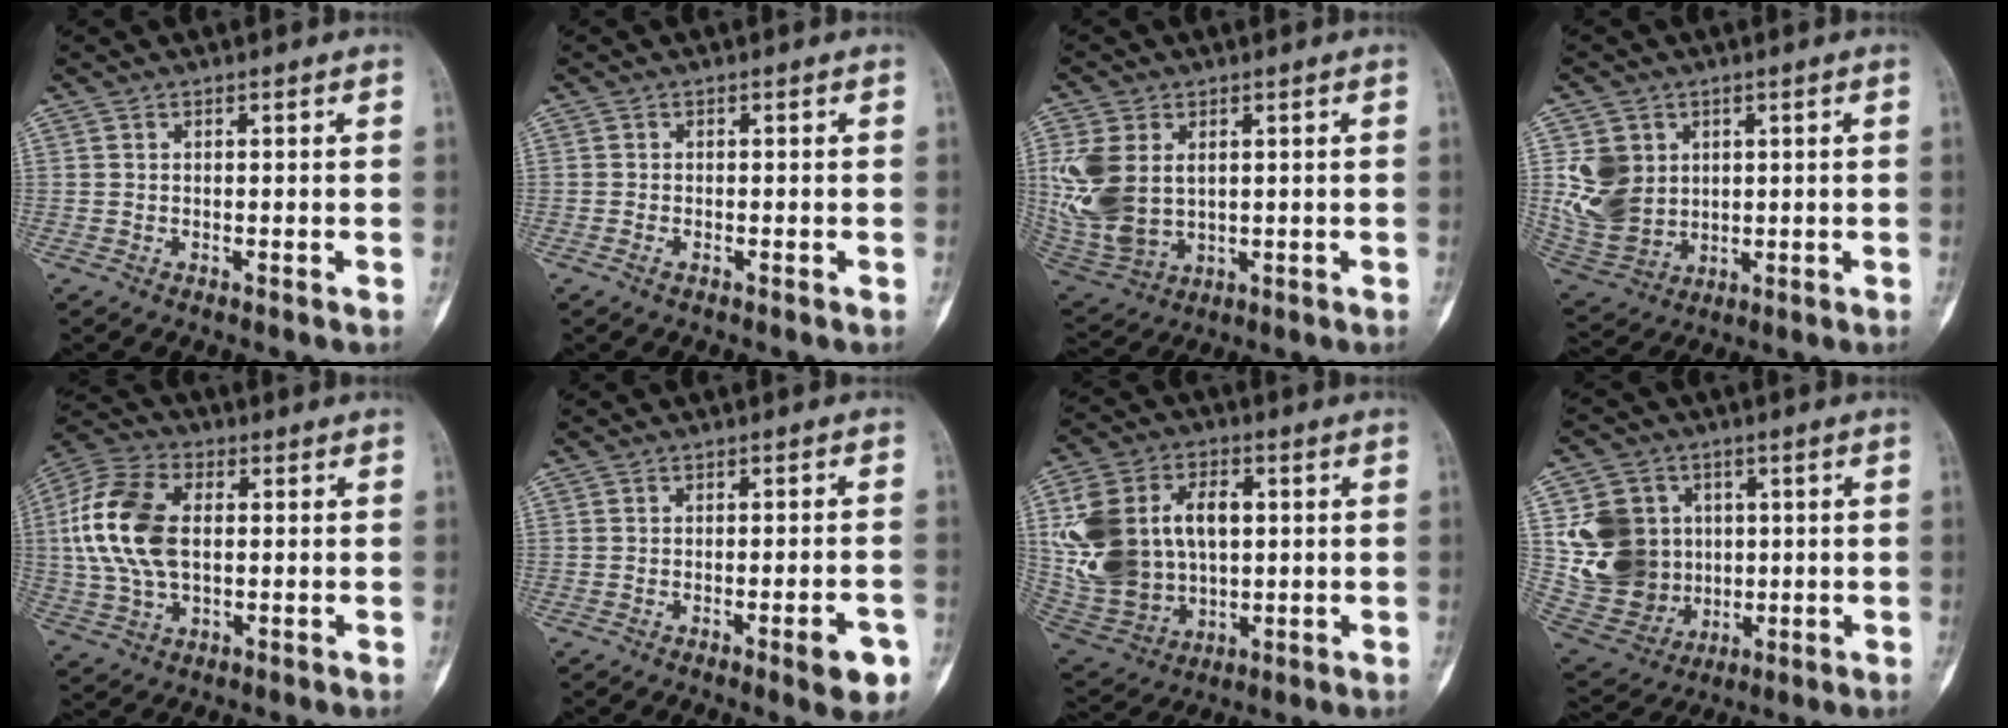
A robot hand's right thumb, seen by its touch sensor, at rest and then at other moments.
{"total": 0.6, "force": [-0.4, 0.3, 0.4], "torque": [-0.010, 0.001, -0.008]}
{"total": 13.6, "force": [2.1, 9.3, 9.8], "torque": [-0.211, -0.011, 0.059]}
{"total": 10.6, "force": [2.4, 8.8, 5.5], "torque": [-0.086, -0.010, 0.067]}
{"total": 15.7, "force": [1.3, 9.6, 12.4], "torque": [-0.259, 0.016, 0.024]}
{"total": 5.8, "force": [-2.7, 1.3, 5.0], "torque": [-0.052, 0.011, -0.029]}
{"total": 20.9, "force": [2.4, 14.7, 14.6], "torque": [-0.280, 0.009, 0.063]}
{"total": 15.7, "force": [2.2, 13.9, 6.9], "torque": [-0.100, 0.003, 0.062]}